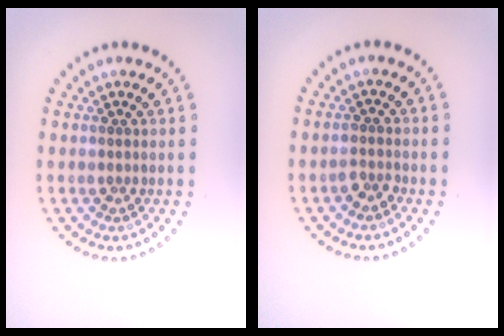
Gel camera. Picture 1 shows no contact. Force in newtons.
{"total": 1.2, "press": 1.1, "slide": 0.4}